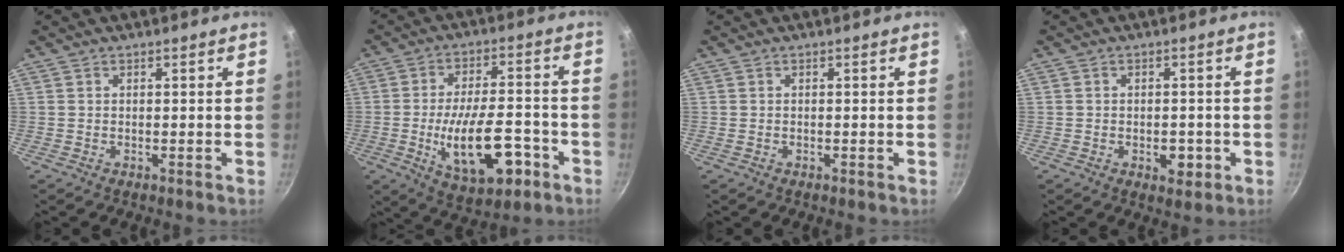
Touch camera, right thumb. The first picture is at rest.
{"total": 16.5, "force": [-5.4, 7.6, 13.6], "torque": [-0.207, 0.023, -0.076]}
{"total": 0.0}
{"total": 3.9, "force": [-1.2, 2.5, 2.8], "torque": [-0.022, 0.009, -0.013]}